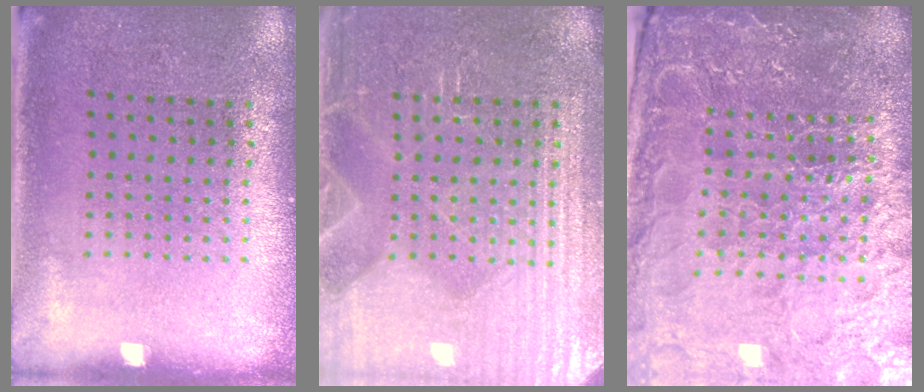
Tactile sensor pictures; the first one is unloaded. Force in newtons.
{"total": 5.6, "press": 5.5, "slide": 0.9}
{"total": 5.9, "press": 5.3, "slide": 2.6}